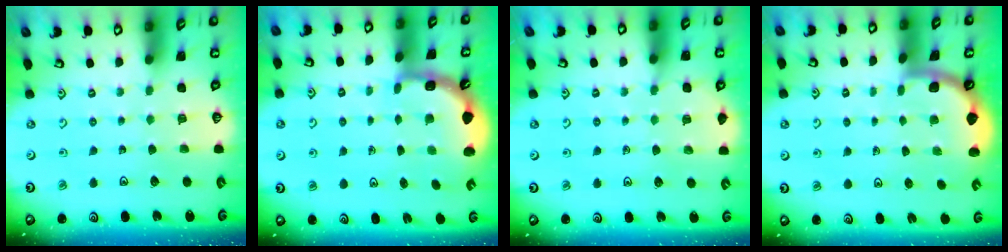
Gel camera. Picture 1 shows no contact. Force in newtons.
{"total": 2.7, "press": 2.7, "slide": 0.6}
{"total": 5.8, "press": 5.7, "slide": 1.2}
{"total": 1.7, "press": 1.7, "slide": 0.0}